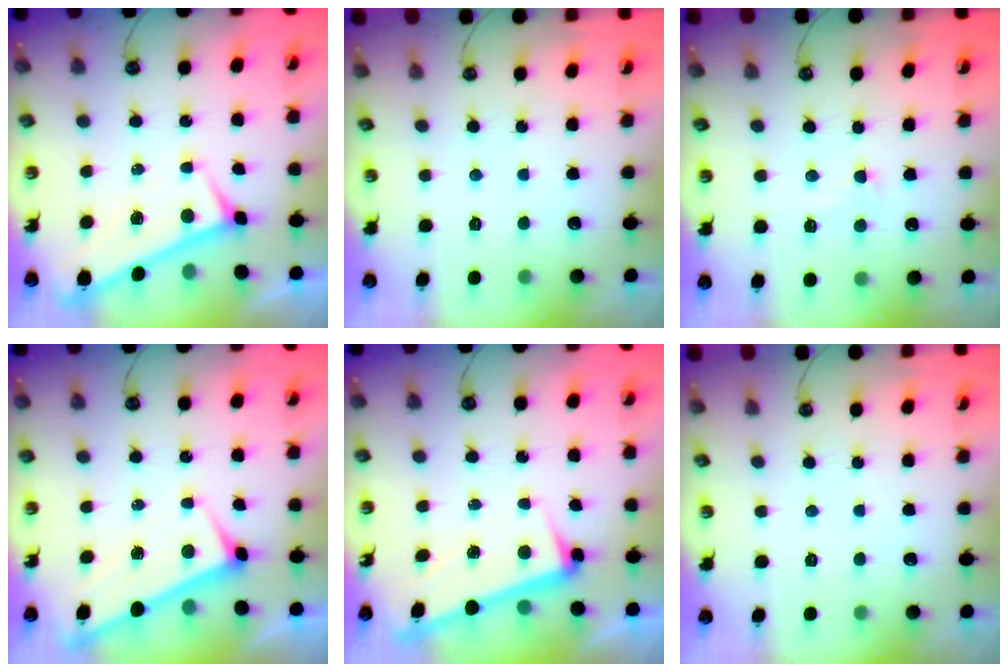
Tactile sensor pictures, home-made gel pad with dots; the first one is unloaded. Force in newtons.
{"total": 0.0}
{"total": 0.8, "press": 0.4, "slide": 0.7}
{"total": 1.8, "press": 1.8, "slide": 0.1}
{"total": 3.4, "press": 3.3, "slide": 1.1}
{"total": 0.0}